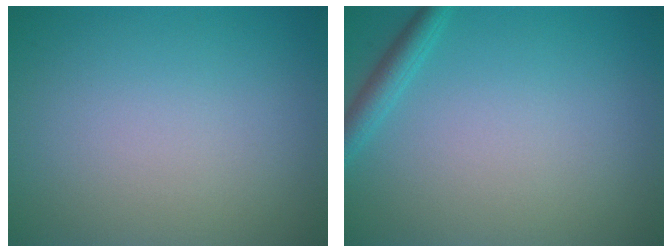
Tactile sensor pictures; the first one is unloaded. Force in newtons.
{"total": 1.8, "press": 1.8, "slide": 0.1}